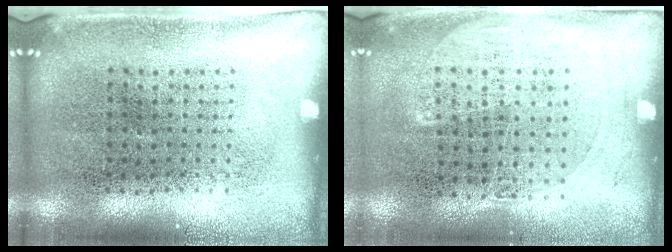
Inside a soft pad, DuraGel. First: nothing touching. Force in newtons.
{"total": 1.3, "press": 1.0, "slide": 0.7}